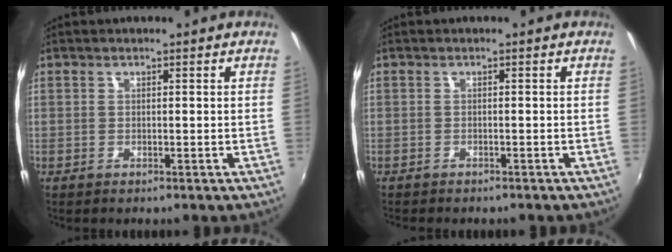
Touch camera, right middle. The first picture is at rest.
{"total": 1.9, "force": [-1.7, 0.5, 0.5], "torque": [-0.017, -0.011, -0.026]}